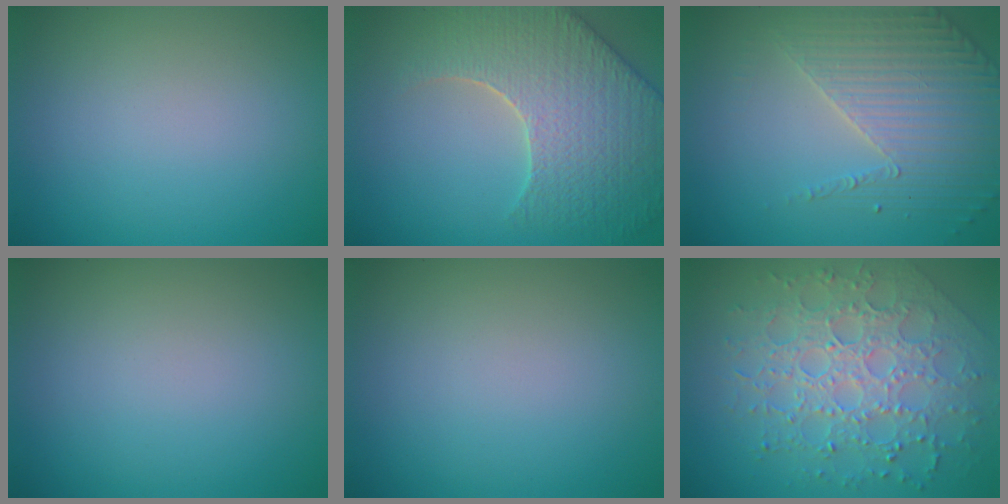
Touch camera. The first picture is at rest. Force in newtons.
{"total": 7.5, "press": 6.2, "slide": 4.2}
{"total": 4.0, "press": 3.6, "slide": 1.9}
{"total": 0.0}
{"total": 0.0}
{"total": 8.0, "press": 5.6, "slide": 5.7}